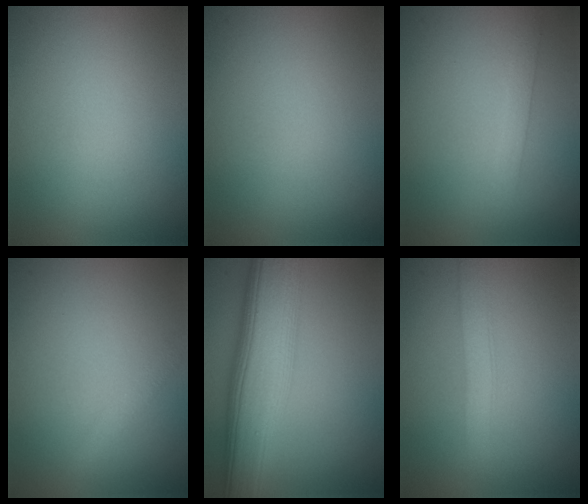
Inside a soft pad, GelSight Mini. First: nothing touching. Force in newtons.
{"total": 0.0}
{"total": 1.5, "press": 1.5, "slide": 0.0}
{"total": 1.4, "press": 1.4, "slide": 0.0}
{"total": 11.1, "press": 11.1, "slide": 0.1}
{"total": 2.0, "press": 2.0, "slide": 0.1}